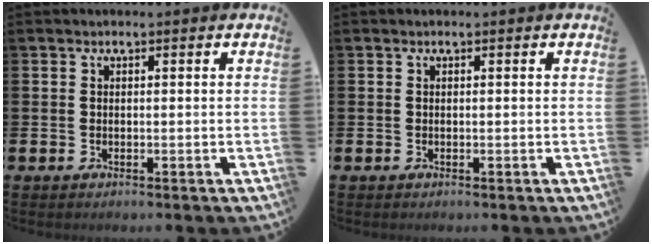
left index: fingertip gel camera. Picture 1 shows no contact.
{"total": 0.0}